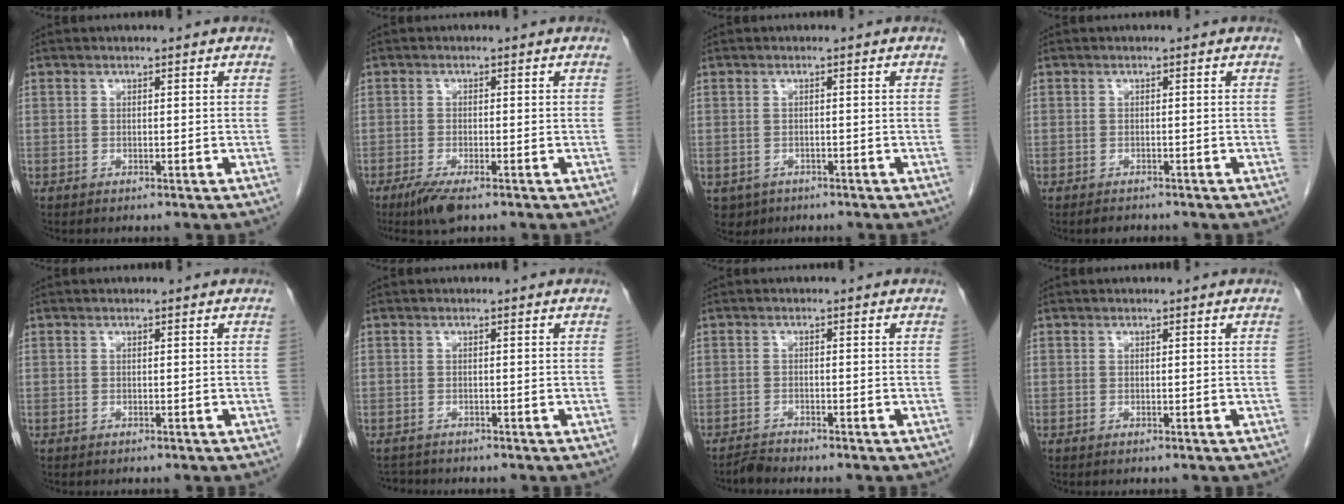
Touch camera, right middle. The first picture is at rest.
{"total": 4.7, "force": [-3.2, 0.9, 3.3], "torque": [-0.066, -0.013, -0.054]}
{"total": 3.2, "force": [-1.8, 2.6, 0.5], "torque": [-0.009, 0.002, -0.024]}
{"total": 1.4, "force": [-1.2, 0.6, 0.3], "torque": [-0.009, -0.002, -0.016]}
{"total": 0.0}
{"total": 1.8, "force": [-1.7, 0.5, -0.2], "torque": [-0.001, -0.006, -0.029]}
{"total": 1.6, "force": [-1.5, -0.2, -0.1], "torque": [0.000, -0.008, -0.030]}
{"total": 0.0}